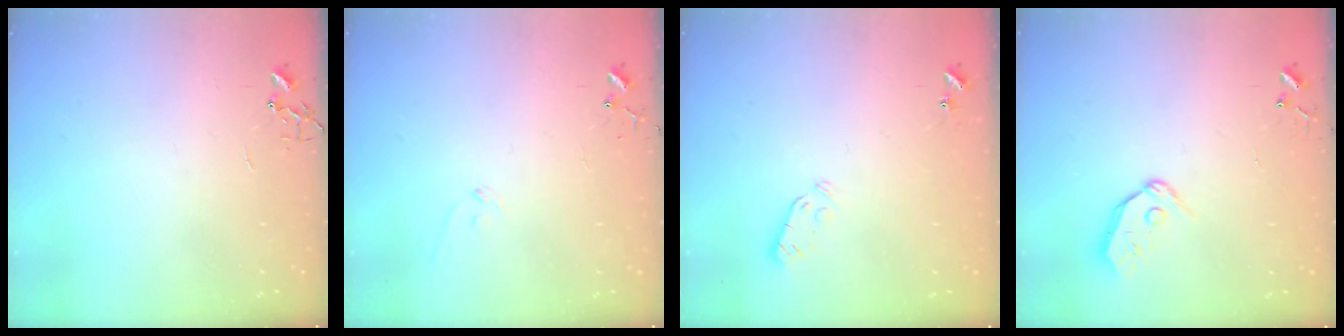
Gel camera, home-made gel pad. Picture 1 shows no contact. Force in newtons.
{"total": 6.6, "press": 6.5, "slide": 0.6}
{"total": 3.8, "press": 3.7, "slide": 0.8}
{"total": 7.6, "press": 7.5, "slide": 0.8}